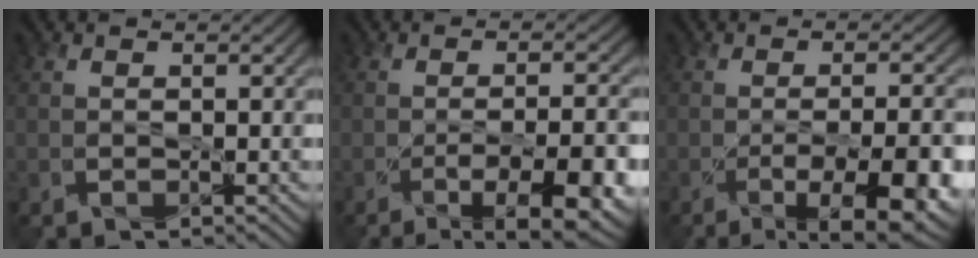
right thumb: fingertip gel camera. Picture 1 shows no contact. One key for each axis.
{"total": 10.5, "fx": -5.0, "fy": 3.1, "fz": 8.8, "tx": -0.125, "ty": -0.009, "tz": -0.061}
{"total": 11.5, "fx": -5.0, "fy": 3.5, "fz": 9.7, "tx": -0.122, "ty": -0.010, "tz": -0.059}